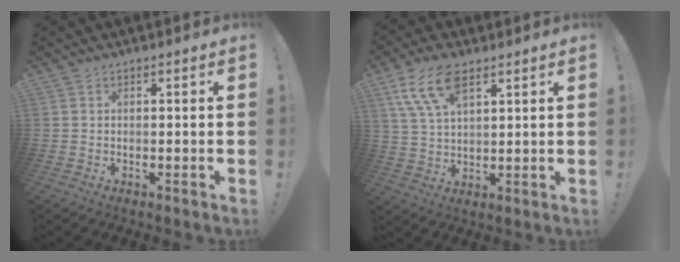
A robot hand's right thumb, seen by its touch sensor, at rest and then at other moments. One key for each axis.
{"total": 11.5, "fx": 6.2, "fy": 5.4, "fz": 8.1, "tx": -0.153, "ty": -0.015, "tz": 0.117}